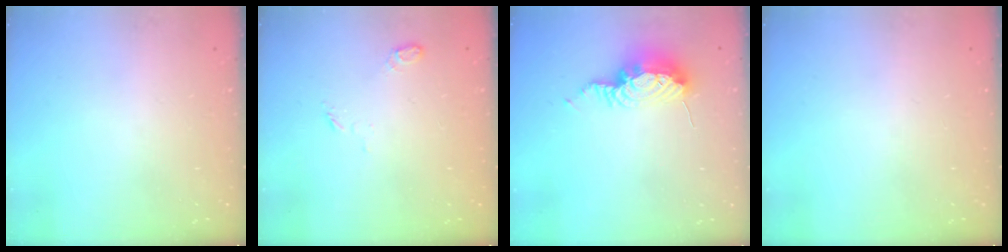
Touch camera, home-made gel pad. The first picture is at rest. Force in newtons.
{"total": 4.2, "press": 4.1, "slide": 0.9}
{"total": 8.7, "press": 8.6, "slide": 1.1}
{"total": 0.0}